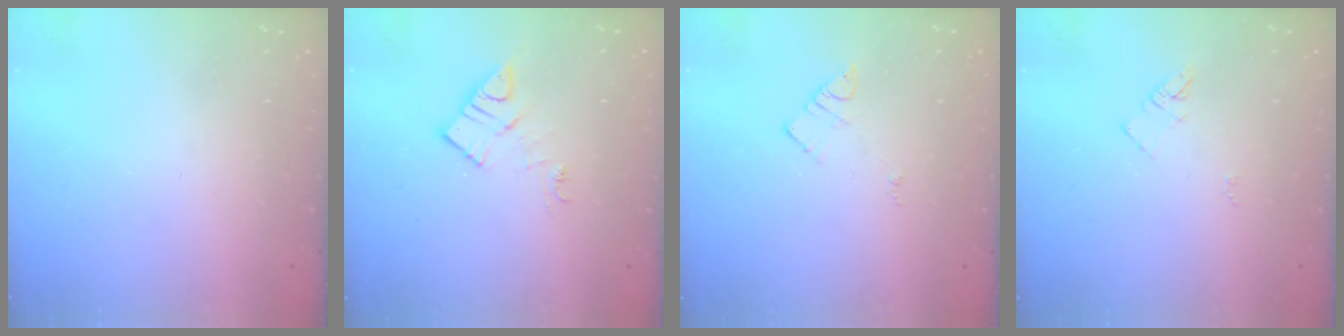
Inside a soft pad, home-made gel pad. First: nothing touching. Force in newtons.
{"total": 8.8, "press": 8.8, "slide": 0.2}
{"total": 3.9, "press": 3.8, "slide": 0.5}
{"total": 3.8, "press": 3.8, "slide": 0.4}